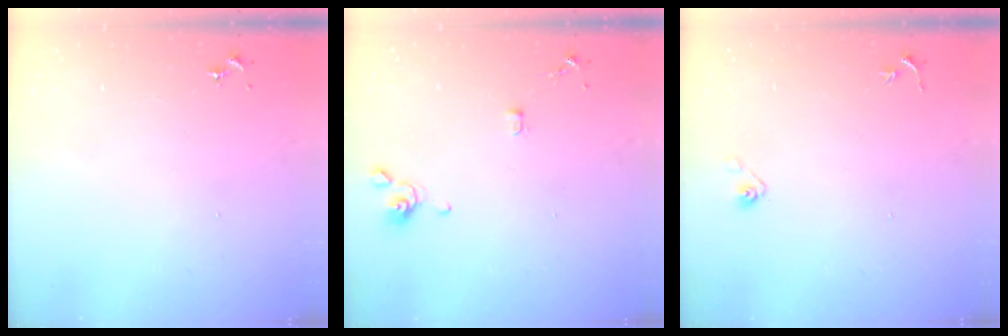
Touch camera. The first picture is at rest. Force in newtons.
{"total": 3.6, "press": 3.5, "slide": 0.7}
{"total": 3.5, "press": 3.2, "slide": 1.5}